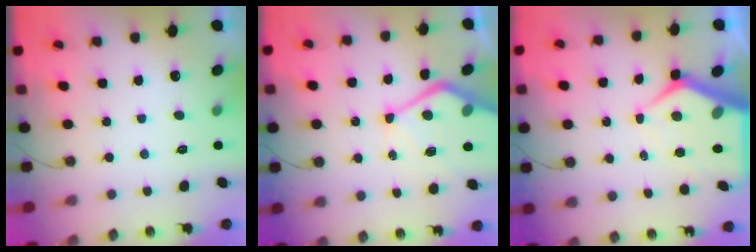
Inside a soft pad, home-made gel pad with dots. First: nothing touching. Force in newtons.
{"total": 16.4, "press": 16.4, "slide": 1.5}
{"total": 11.8, "press": 11.7, "slide": 1.1}